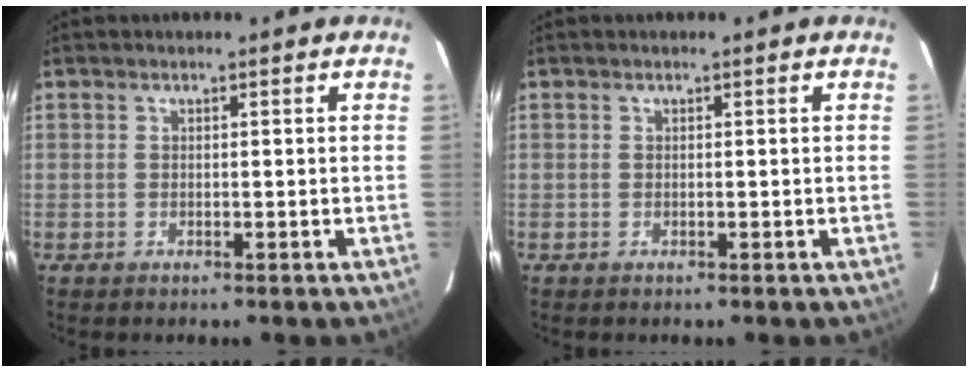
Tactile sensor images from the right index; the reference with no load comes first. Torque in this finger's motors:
{"motor_torque": [0.00, 0.00, 0.00, 0.00]}